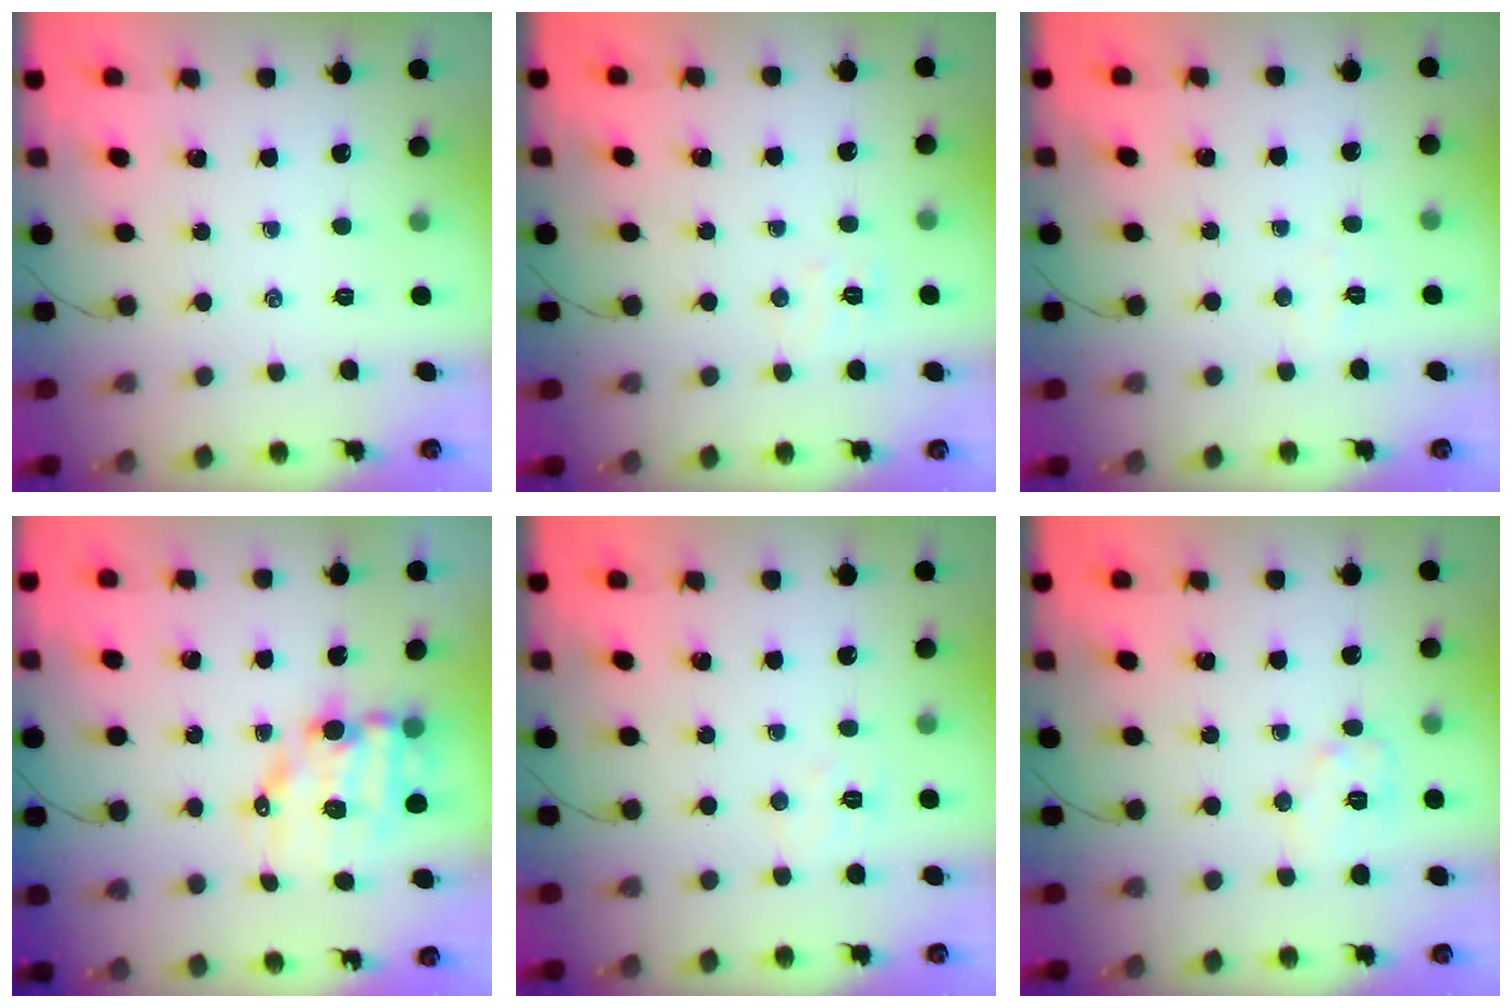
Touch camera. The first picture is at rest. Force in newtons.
{"total": 4.6, "press": 4.5, "slide": 1.0}
{"total": 2.7, "press": 2.6, "slide": 0.7}
{"total": 9.5, "press": 9.2, "slide": 2.4}
{"total": 4.6, "press": 4.5, "slide": 0.9}
{"total": 7.4, "press": 7.4, "slide": 0.2}